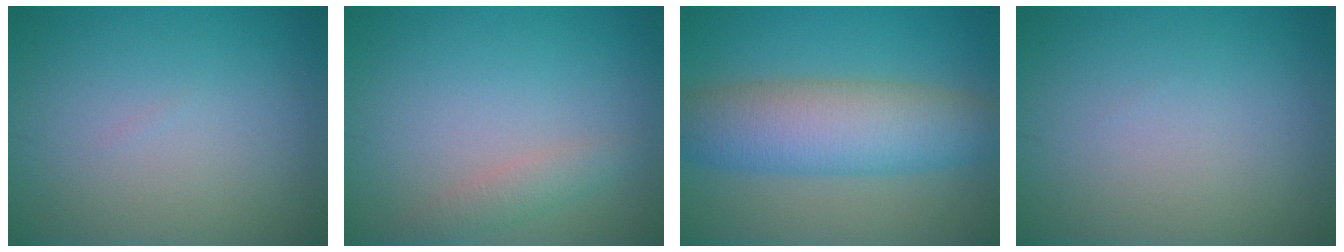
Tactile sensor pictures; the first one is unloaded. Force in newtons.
{"total": 1.7, "press": 1.7, "slide": 0.1}
{"total": 8.0, "press": 8.0, "slide": 0.3}
{"total": 0.0}